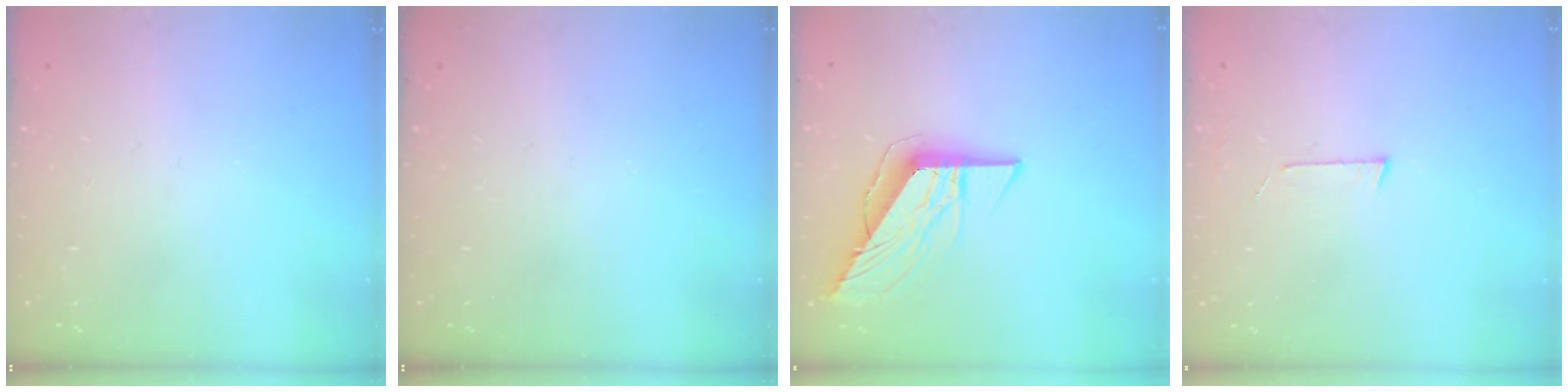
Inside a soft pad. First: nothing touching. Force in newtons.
{"total": 0.0}
{"total": 10.6, "press": 10.5, "slide": 1.1}
{"total": 2.7, "press": 2.7, "slide": 0.2}